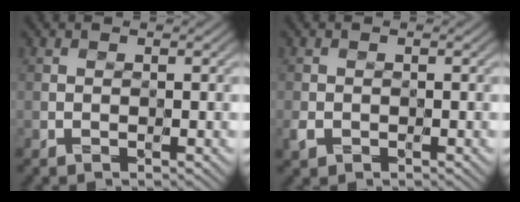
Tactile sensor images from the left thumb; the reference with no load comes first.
{"total": 1.1, "force": [-0.5, 0.9, 0.5], "torque": [-0.014, -0.003, -0.015]}